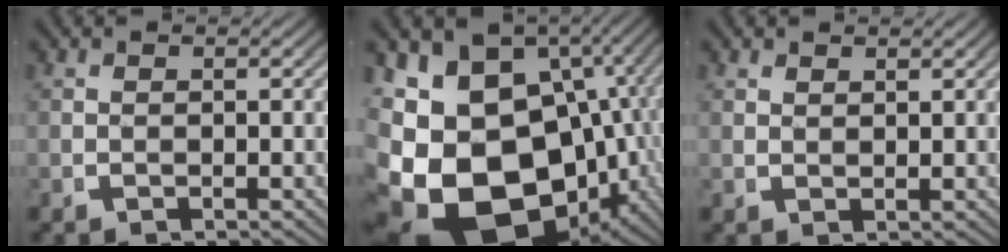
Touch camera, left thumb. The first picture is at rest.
{"total": 25.2, "force": [-3.9, 19.1, 15.9], "torque": [-0.323, -0.101, -0.033]}
{"total": 1.2, "force": [1.2, 0.0, 0.0], "torque": [0.001, -0.002, 0.028]}